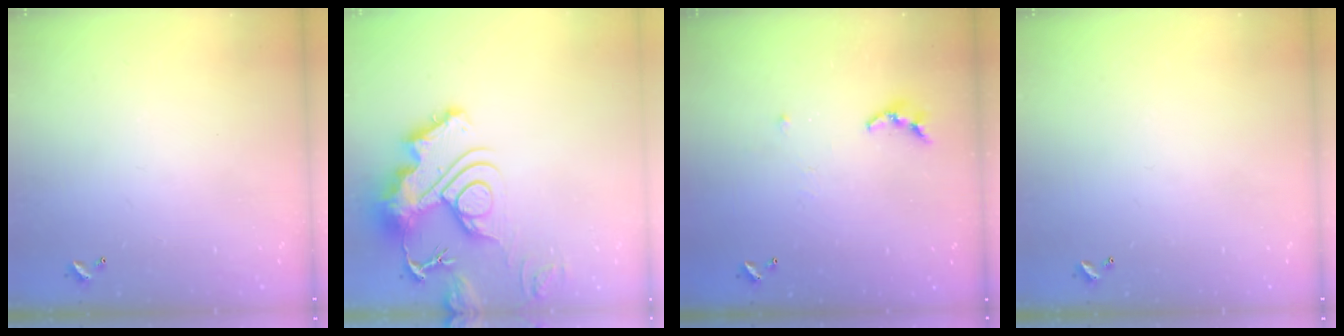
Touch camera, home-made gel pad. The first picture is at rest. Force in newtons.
{"total": 17.0, "press": 16.9, "slide": 1.8}
{"total": 5.8, "press": 5.8, "slide": 0.1}
{"total": 0.0}